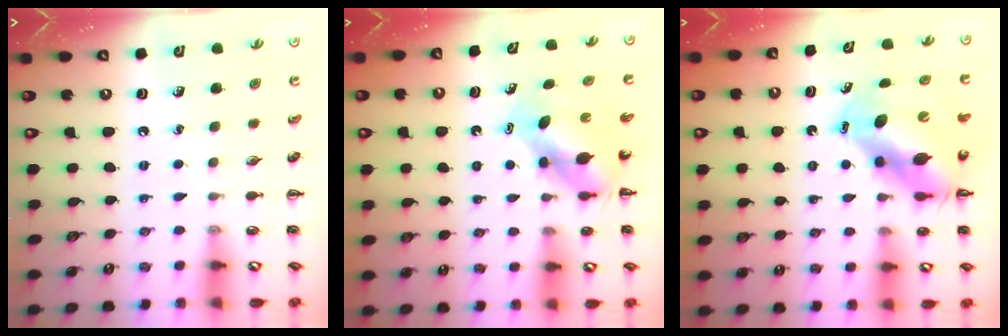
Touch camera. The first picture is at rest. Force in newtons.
{"total": 6.0, "press": 5.9, "slide": 1.0}
{"total": 10.9, "press": 10.5, "slide": 2.9}